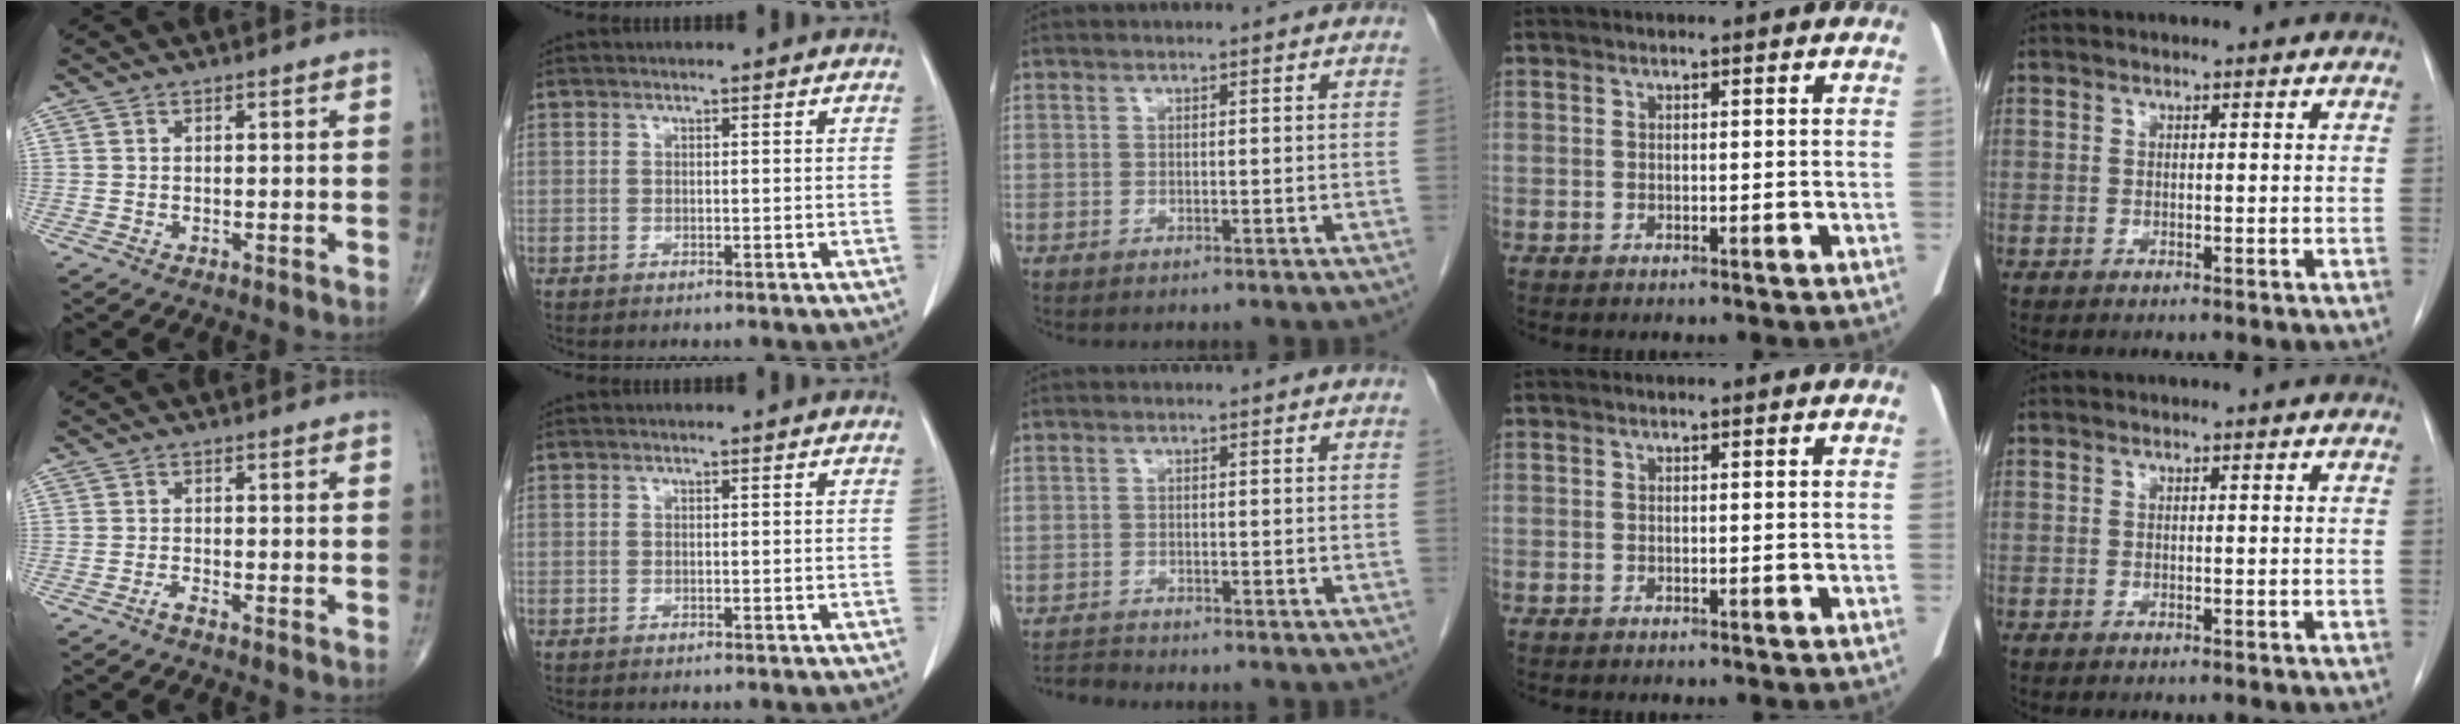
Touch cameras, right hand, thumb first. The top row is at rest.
{"thumb": {"total": 1.0, "force": [-0.9, 0.0, 0.4], "torque": [-0.014, 0.005, -0.020]}, "middle": {"total": 1.7, "force": [-1.6, -0.4, -0.4], "torque": [0.007, -0.013, -0.028]}}